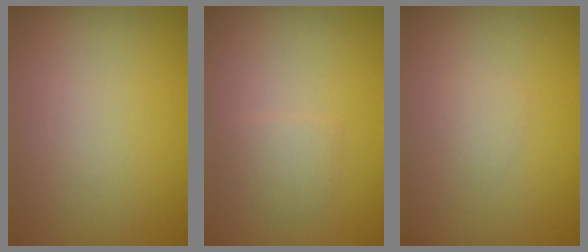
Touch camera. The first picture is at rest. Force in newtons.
{"total": 1.3, "press": 1.3, "slide": 0.1}
{"total": 0.8, "press": 0.8, "slide": 0.1}